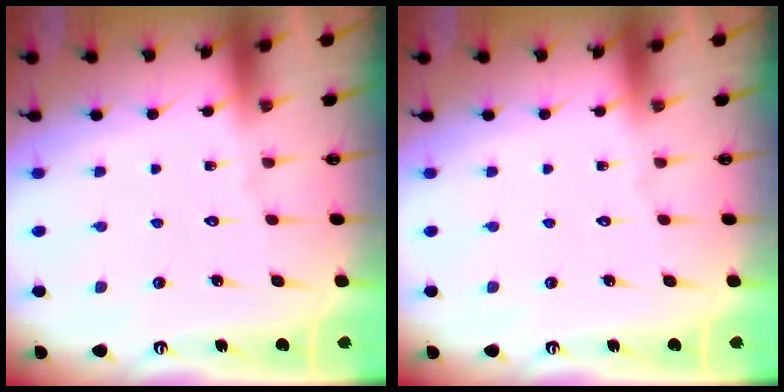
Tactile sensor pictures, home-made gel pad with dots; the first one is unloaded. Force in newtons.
{"total": 0.0}